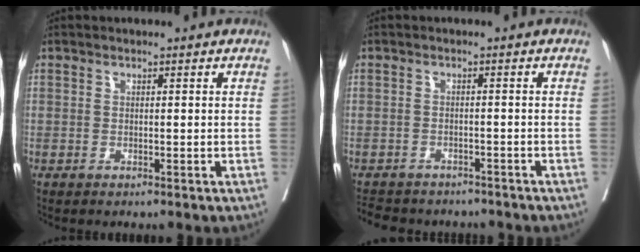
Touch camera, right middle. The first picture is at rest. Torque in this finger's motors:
{"motor_torque": [0.37, -0.46, 0.06, 0.02]}